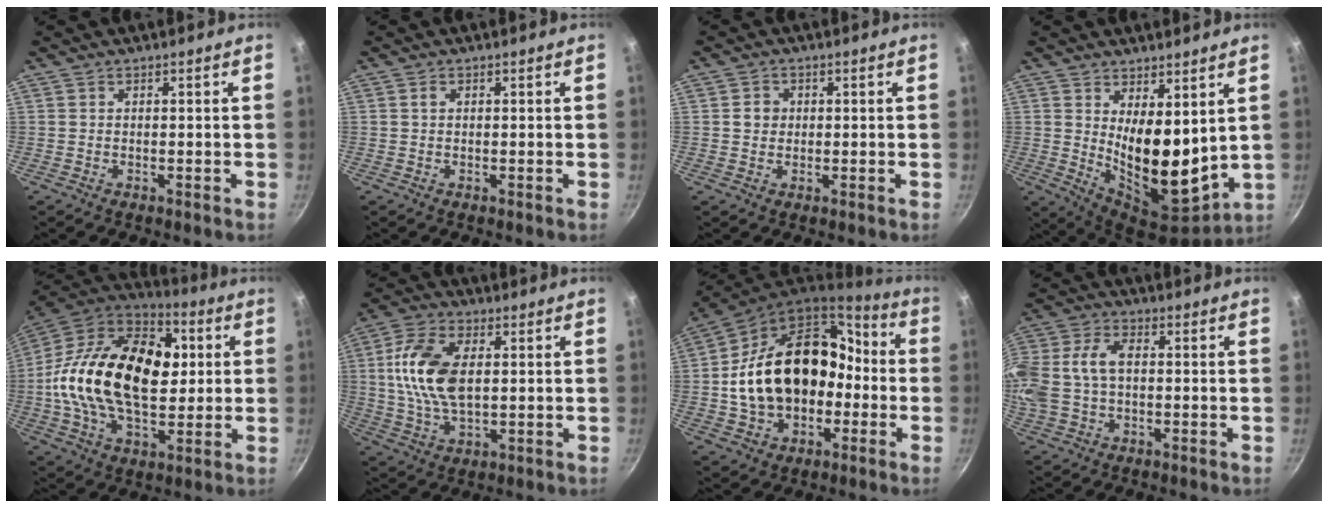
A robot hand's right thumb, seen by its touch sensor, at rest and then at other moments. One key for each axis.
{"total": 0.7, "fx": 0.2, "fy": 0.5, "fz": 0.4, "tx": -0.007, "ty": 0.004, "tz": 0.004}
{"total": 2.7, "fx": 0.3, "fy": 2.4, "fz": 1.1, "tx": -0.005, "ty": 0.005, "tz": 0.002}
{"total": 14.2, "fx": 3.7, "fy": 6.7, "fz": 11.9, "tx": -0.154, "ty": -0.064, "tz": 0.078}
{"total": 29.0, "fx": 2.6, "fy": 17.8, "fz": 22.8, "tx": -0.385, "ty": 0.024, "tz": 0.031}
{"total": 13.5, "fx": 1.8, "fy": 7.7, "fz": 11.0, "tx": -0.206, "ty": 0.006, "tz": 0.029}
{"total": 23.7, "fx": -2.0, "fy": 17.0, "fz": 16.3, "tx": -0.242, "ty": 0.073, "tz": -0.021}
{"total": 14.8, "fx": 0.1, "fy": 9.9, "fz": 10.9, "tx": -0.239, "ty": 0.029, "tz": -0.008}